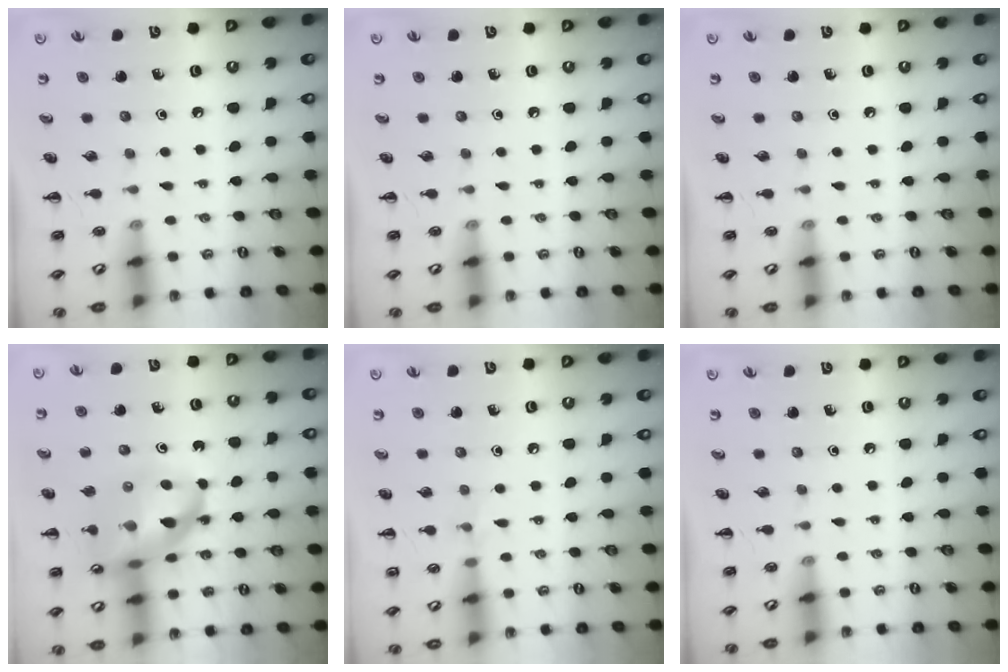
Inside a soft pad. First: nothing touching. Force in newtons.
{"total": 0.0}
{"total": 0.0}
{"total": 20.5, "press": 20.0, "slide": 4.3}
{"total": 3.7, "press": 3.4, "slide": 1.4}
{"total": 0.0}